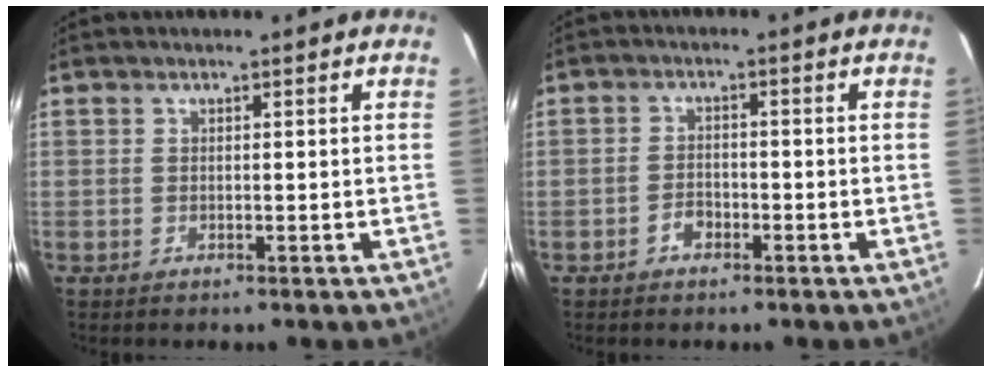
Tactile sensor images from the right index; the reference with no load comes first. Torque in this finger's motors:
{"motor_torque": [0.10, -0.01, 0.00, -0.03]}